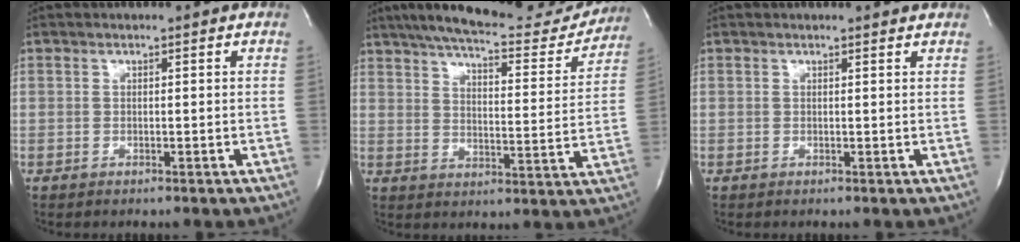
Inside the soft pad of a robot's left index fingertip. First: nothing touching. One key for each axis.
{"total": 21.8, "fx": 19.3, "fy": 4.6, "fz": 9.1, "tx": -0.143, "ty": -0.018, "tz": 0.248}
{"total": 1.8, "fx": 1.7, "fy": 0.3, "fz": 0.0, "tx": -0.009, "ty": -0.003, "tz": 0.009}